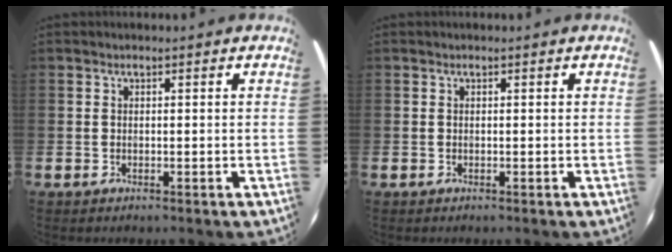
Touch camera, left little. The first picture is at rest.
{"total": 0.0}